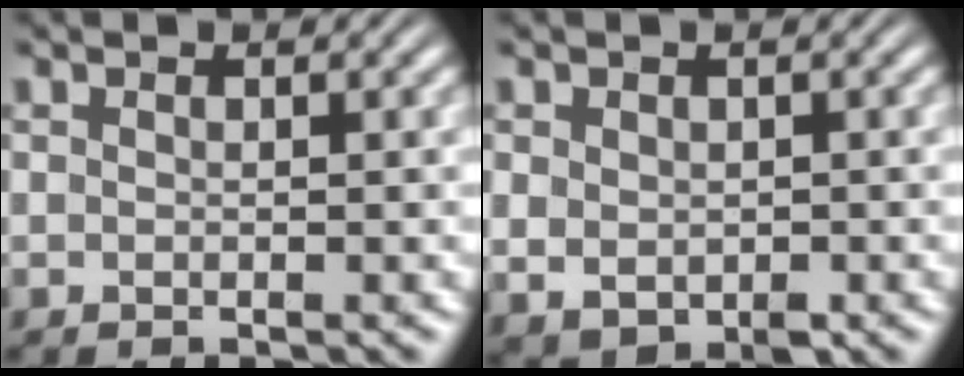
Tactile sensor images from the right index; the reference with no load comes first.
{"total": 3.2, "force": [-0.5, 2.4, 2.0], "torque": [-0.048, -0.024, 0.010]}